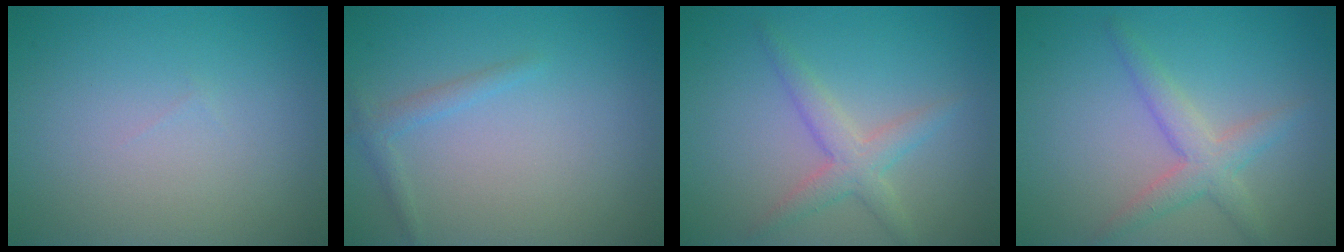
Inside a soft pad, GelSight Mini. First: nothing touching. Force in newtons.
{"total": 1.3, "press": 1.3, "slide": 0.1}
{"total": 2.8, "press": 2.8, "slide": 0.1}
{"total": 3.1, "press": 3.1, "slide": 0.1}